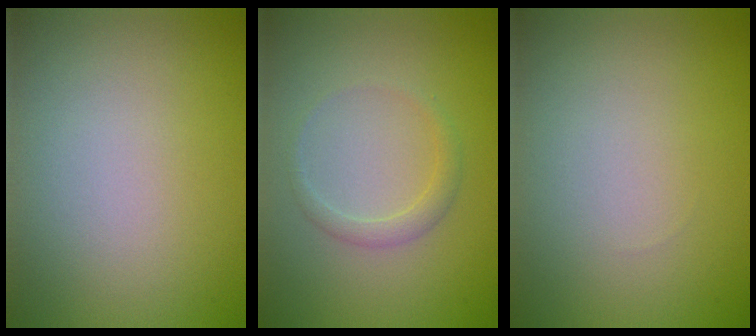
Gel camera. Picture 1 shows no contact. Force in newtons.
{"total": 1.4, "press": 1.4, "slide": 0.1}
{"total": 0.0}